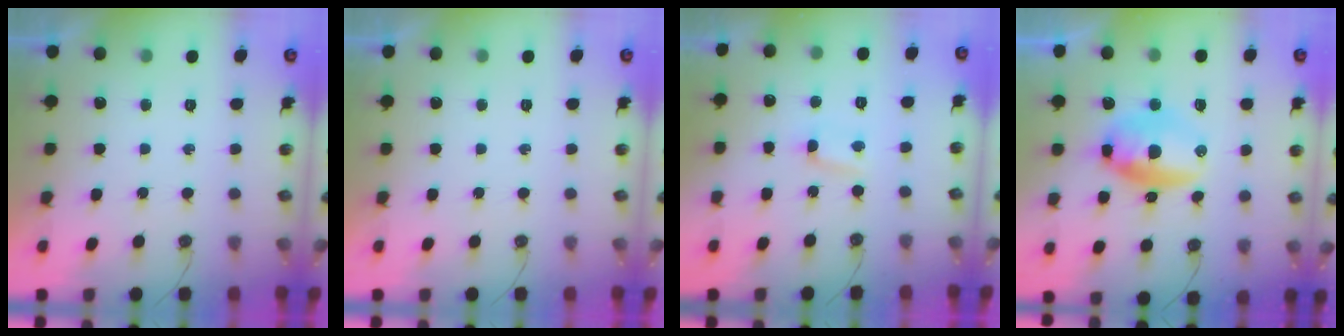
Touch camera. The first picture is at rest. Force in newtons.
{"total": 0.0}
{"total": 1.6, "press": 1.5, "slide": 0.2}
{"total": 15.0, "press": 11.2, "slide": 10.0}